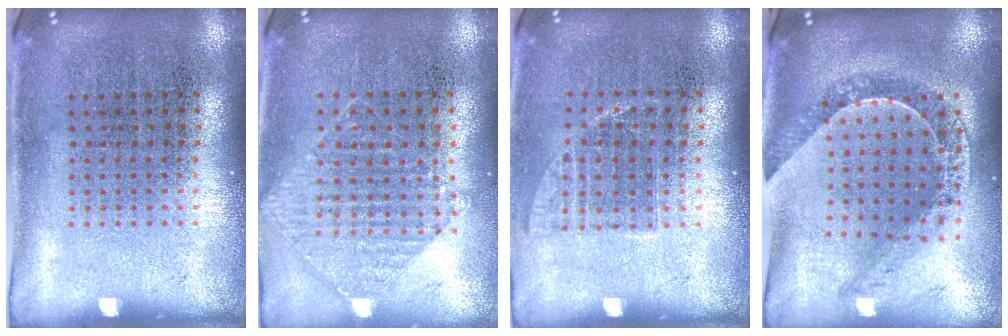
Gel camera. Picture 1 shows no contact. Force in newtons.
{"total": 0.9, "press": 0.9, "slide": 0.1}
{"total": 0.8, "press": 0.8, "slide": 0.3}
{"total": 0.8, "press": 0.7, "slide": 0.1}